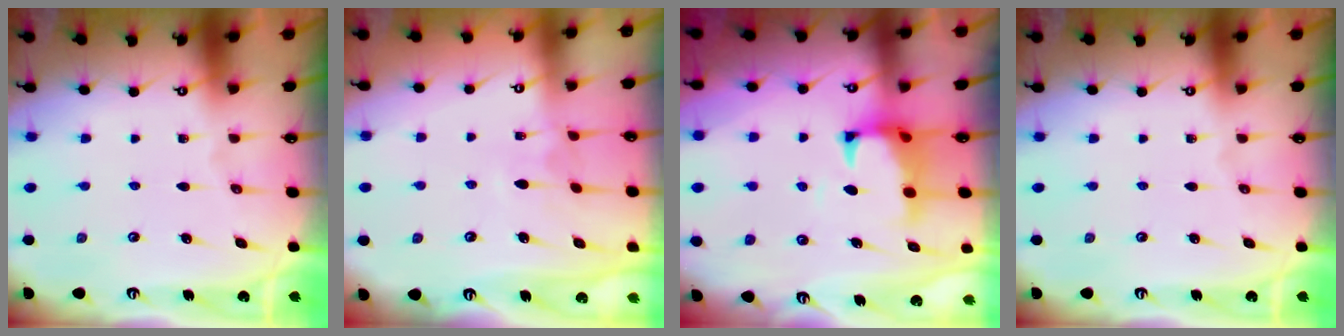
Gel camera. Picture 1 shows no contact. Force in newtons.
{"total": 3.3, "press": 3.3, "slide": 0.3}
{"total": 1.5, "press": 1.1, "slide": 1.1}
{"total": 0.0}